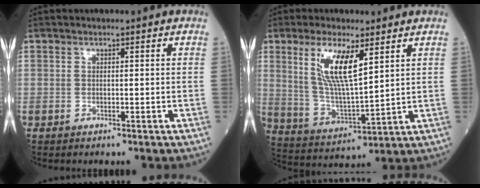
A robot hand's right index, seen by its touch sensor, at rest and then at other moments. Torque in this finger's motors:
{"motor_torque": [1.42, 0.71, 0.24, 0.19]}